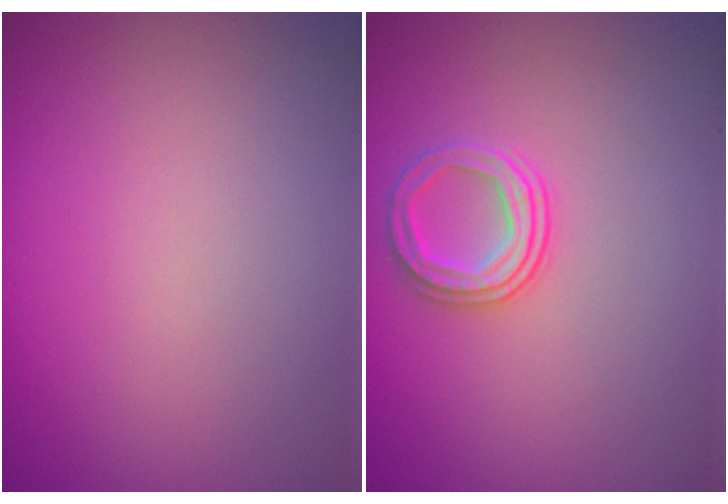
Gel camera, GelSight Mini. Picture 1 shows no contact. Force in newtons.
{"total": 2.5, "press": 2.3, "slide": 1.0}